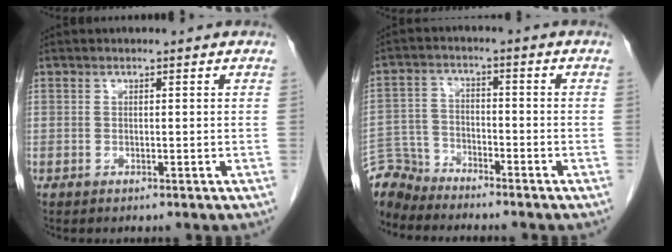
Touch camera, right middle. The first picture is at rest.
{"total": 6.4, "force": [-6.3, 1.2, -0.7], "torque": [0.013, 0.003, -0.124]}